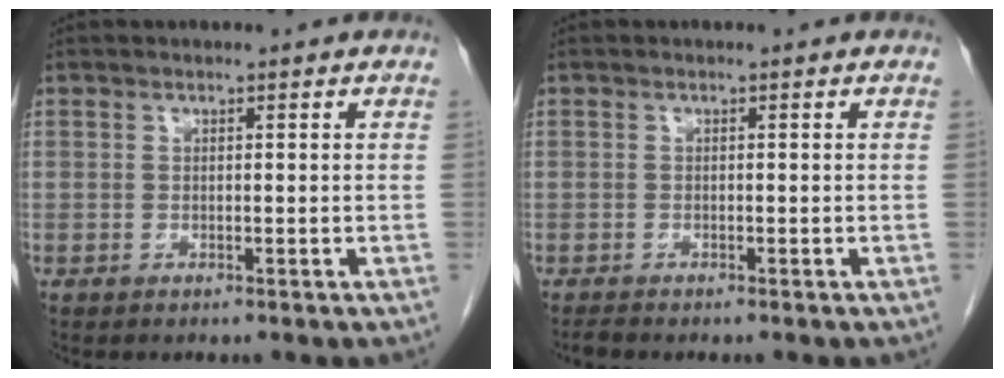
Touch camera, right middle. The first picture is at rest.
{"total": 0.7, "force": [-0.6, -0.1, 0.1], "torque": [-0.010, -0.003, -0.013]}